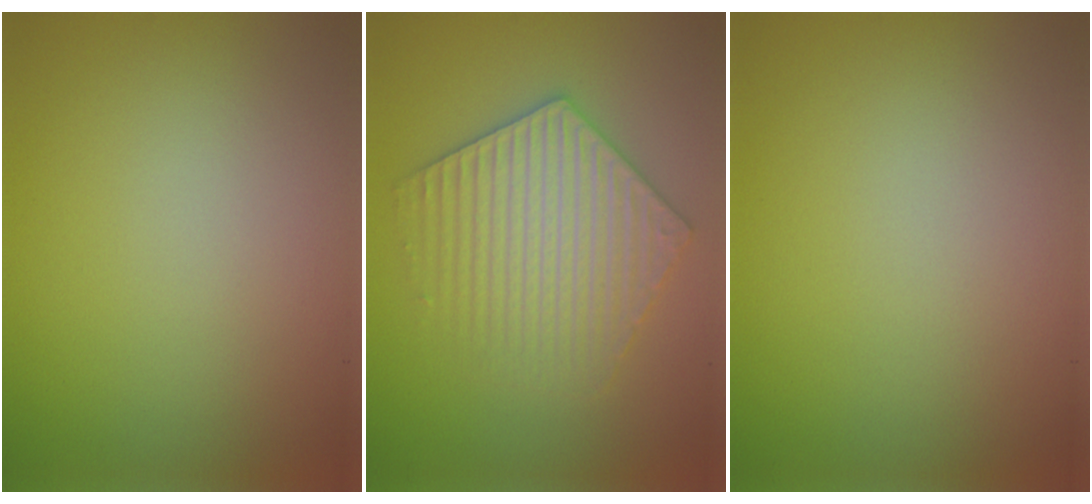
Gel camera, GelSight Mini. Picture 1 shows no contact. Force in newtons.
{"total": 5.9, "press": 5.8, "slide": 0.9}
{"total": 0.0}